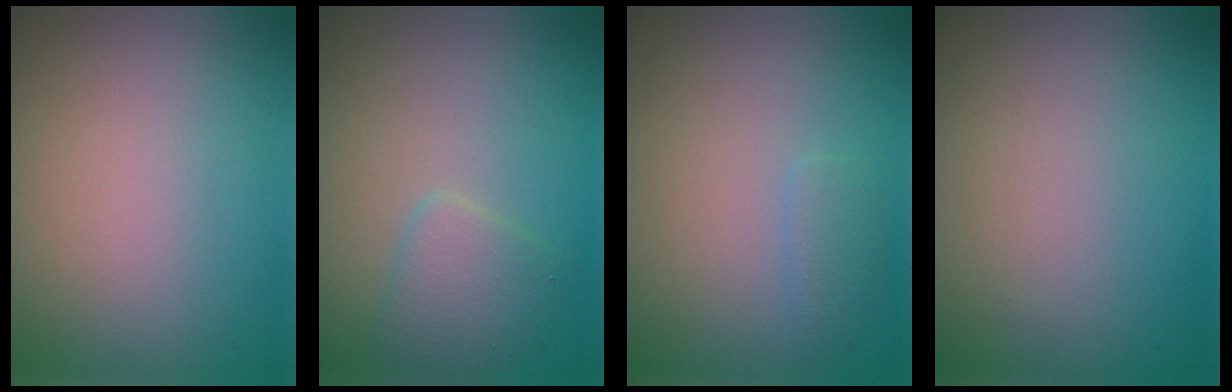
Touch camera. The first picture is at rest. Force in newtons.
{"total": 2.3, "press": 2.3, "slide": 0.1}
{"total": 1.3, "press": 1.3, "slide": 0.1}
{"total": 0.0}